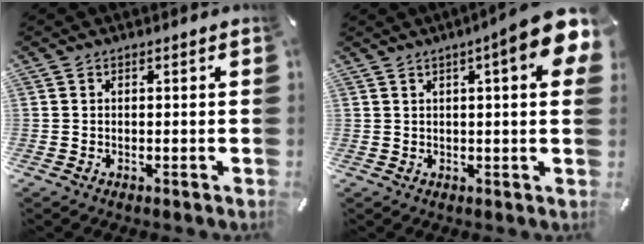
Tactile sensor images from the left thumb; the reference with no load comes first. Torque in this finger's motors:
{"motor_torque": [2.56, 2.45, 1.70, -1.07, 0.13]}